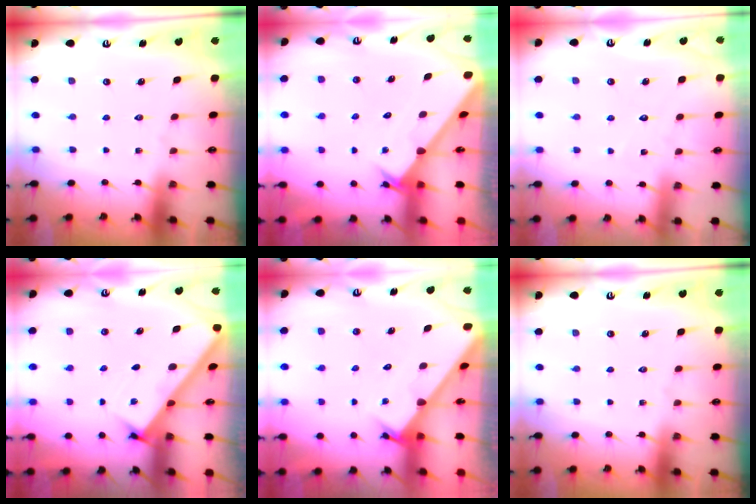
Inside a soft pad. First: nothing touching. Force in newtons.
{"total": 2.4, "press": 2.4, "slide": 0.2}
{"total": 4.2, "press": 4.1, "slide": 0.4}
{"total": 2.7, "press": 2.7, "slide": 0.4}
{"total": 2.4, "press": 2.4, "slide": 0.1}
{"total": 0.0}